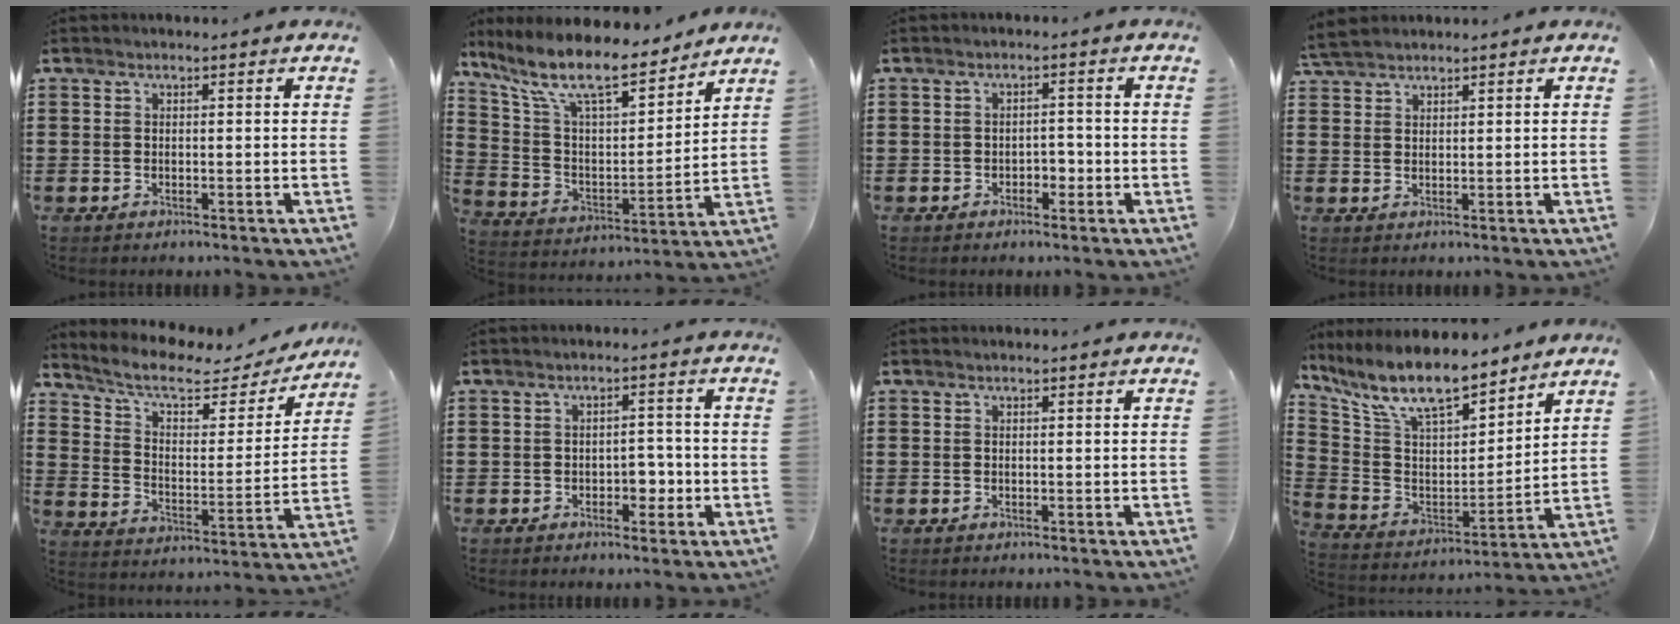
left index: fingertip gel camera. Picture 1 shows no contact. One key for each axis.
{"total": 11.4, "fx": 9.2, "fy": 2.3, "fz": 6.3, "tx": -0.158, "ty": -0.051, "tz": 0.160}
{"total": 2.0, "fx": -1.1, "fy": 1.3, "fz": 1.0, "tx": -0.025, "ty": 0.002, "tz": -0.027}
{"total": 2.9, "fx": 2.7, "fy": 0.6, "fz": 0.8, "tx": -0.023, "ty": 0.001, "tz": 0.053}
{"total": 6.6, "fx": 5.2, "fy": 2.2, "fz": 3.5, "tx": -0.093, "ty": -0.025, "tz": 0.085}
{"total": 3.5, "fx": -1.3, "fy": 2.2, "fz": 2.5, "tx": -0.041, "ty": 0.001, "tz": -0.029}
{"total": 0.0}
{"total": 11.7, "fx": 9.5, "fy": 3.2, "fz": 6.0, "tx": -0.158, "ty": -0.050, "tz": 0.169}